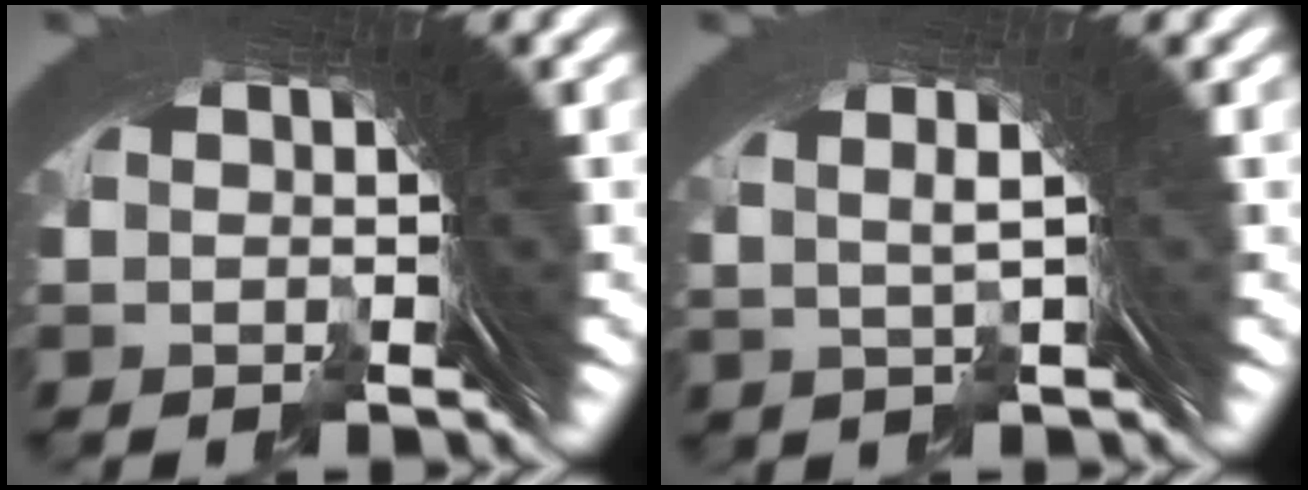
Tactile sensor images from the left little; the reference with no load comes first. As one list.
[{"total": 4.2, "force": [2.1, 0.4, 3.7], "torque": [-0.039, 0.018, 0.026]}]